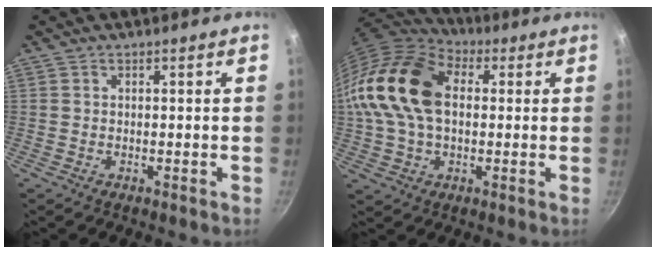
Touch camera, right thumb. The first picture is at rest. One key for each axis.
{"total": 19.7, "fx": 2.1, "fy": 13.1, "fz": 14.5, "tx": -0.271, "ty": 0.033, "tz": 0.024}